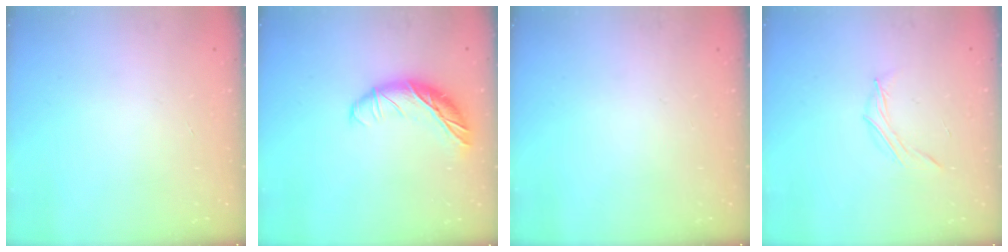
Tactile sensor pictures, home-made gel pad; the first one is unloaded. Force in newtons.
{"total": 14.5, "press": 14.5, "slide": 0.6}
{"total": 0.0}
{"total": 4.1, "press": 3.9, "slide": 1.2}